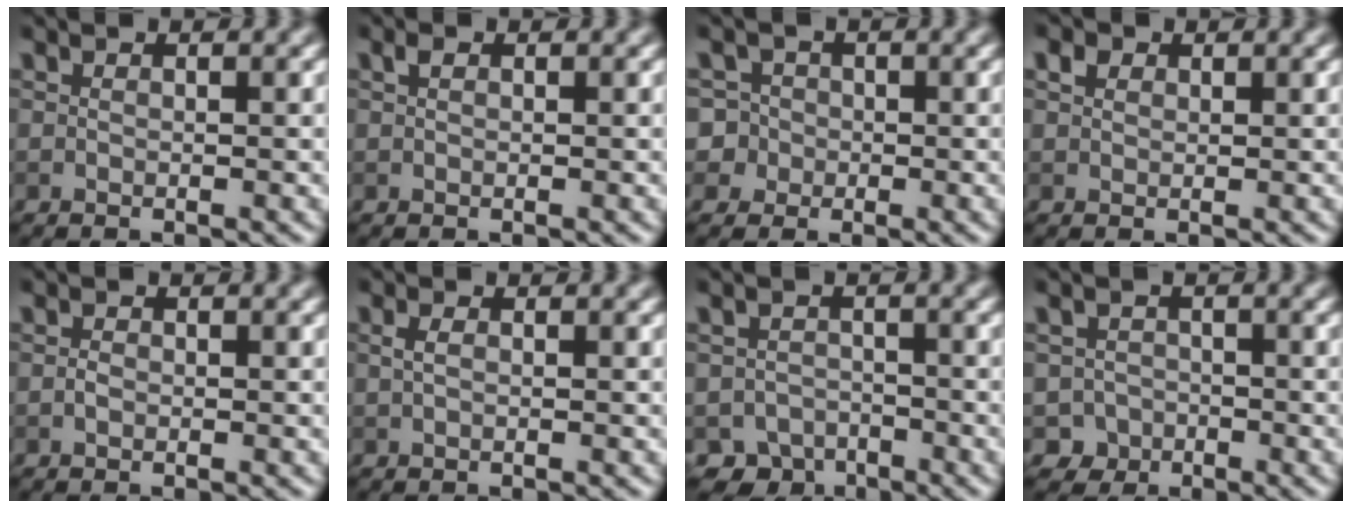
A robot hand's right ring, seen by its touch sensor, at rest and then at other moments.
{"total": 0.7, "force": [0.3, 0.4, 0.4], "torque": [-0.009, 0.002, 0.006]}
{"total": 5.3, "force": [-0.4, 5.1, 1.2], "torque": [-0.013, 0.026, -0.028]}
{"total": 1.1, "force": [0.6, 0.8, 0.5], "torque": [-0.008, 0.005, 0.009]}
{"total": 0.7, "force": [-0.2, 0.5, 0.5], "torque": [-0.009, 0.001, -0.006]}
{"total": 0.8, "force": [0.1, 0.4, 0.7], "torque": [-0.018, 0.001, 0.002]}
{"total": 3.2, "force": [-2.3, 2.2, 0.4], "torque": [0.009, -0.001, -0.042]}
{"total": 2.4, "force": [-1.2, 2.1, -0.1], "torque": [0.024, 0.006, -0.020]}